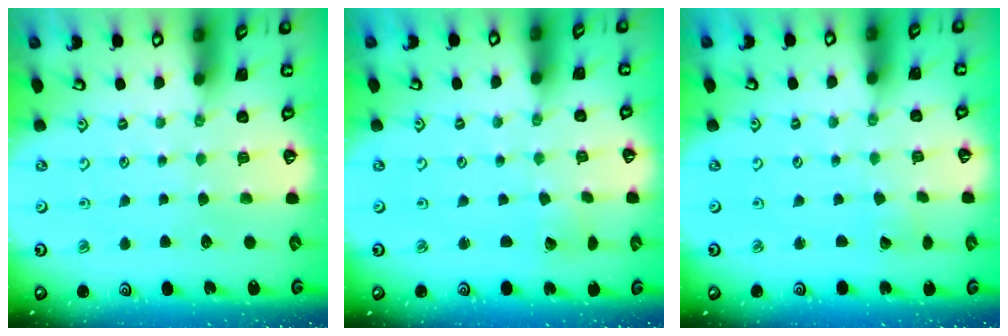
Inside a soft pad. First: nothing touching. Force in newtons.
{"total": 2.3, "press": 2.3, "slide": 0.1}
{"total": 0.5, "press": 0.5, "slide": 0.0}